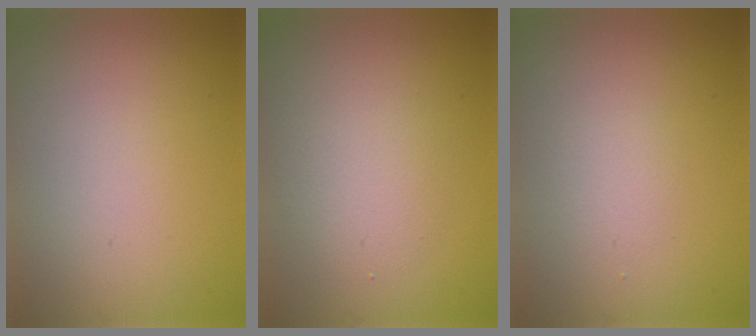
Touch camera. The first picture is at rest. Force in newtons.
{"total": 2.4, "press": 2.4, "slide": 0.2}
{"total": 1.1, "press": 1.1, "slide": 0.1}